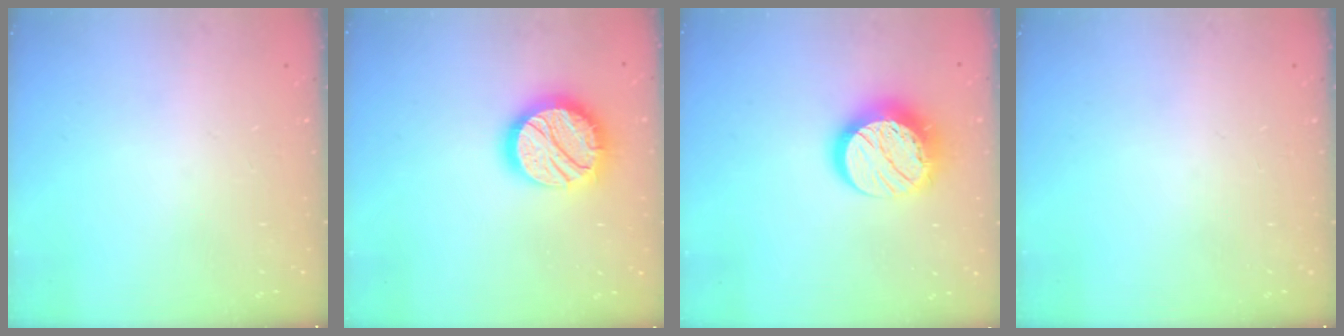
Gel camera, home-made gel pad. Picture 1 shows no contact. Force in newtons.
{"total": 18.0, "press": 18.0, "slide": 1.2}
{"total": 15.1, "press": 15.1, "slide": 0.8}
{"total": 0.0}